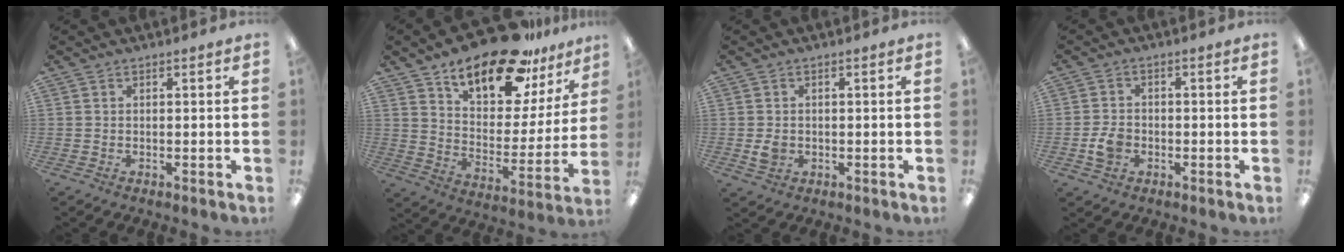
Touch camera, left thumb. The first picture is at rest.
{"total": 20.1, "force": [15.2, 7.9, 10.5], "torque": [-0.171, -0.097, 0.261]}
{"total": 3.0, "force": [-0.3, 2.4, 1.7], "torque": [-0.021, 0.002, -0.005]}
{"total": 4.4, "force": [-1.3, 3.4, 2.4], "torque": [-0.046, 0.005, -0.022]}